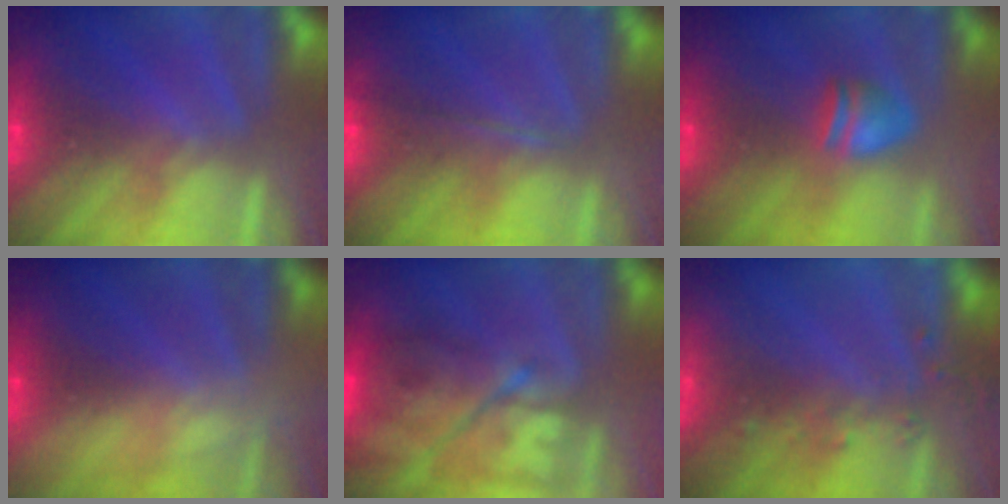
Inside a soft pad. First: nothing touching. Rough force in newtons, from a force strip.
{"total": 1.8}
{"total": 2.3}
{"total": 2.6}
{"total": 9.7}
{"total": 6.7}